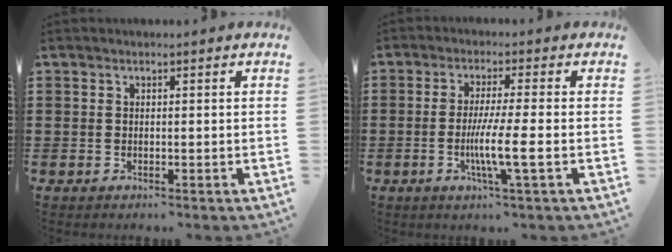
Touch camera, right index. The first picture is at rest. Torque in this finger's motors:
{"motor_torque": [2.06, 0.08, 0.61, 0.13]}